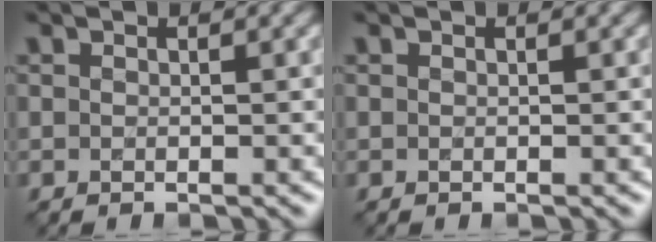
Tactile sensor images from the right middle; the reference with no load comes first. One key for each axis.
{"total": 0.0}